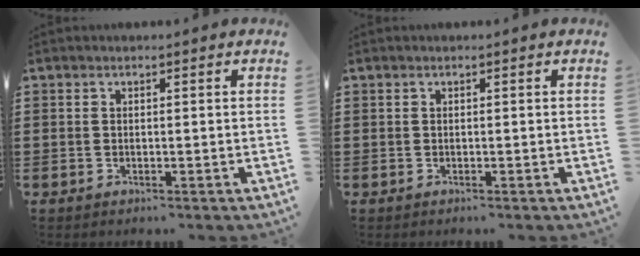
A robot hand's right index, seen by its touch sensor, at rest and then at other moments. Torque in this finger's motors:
{"motor_torque": [0.31, 0.52, -0.08, -0.02]}